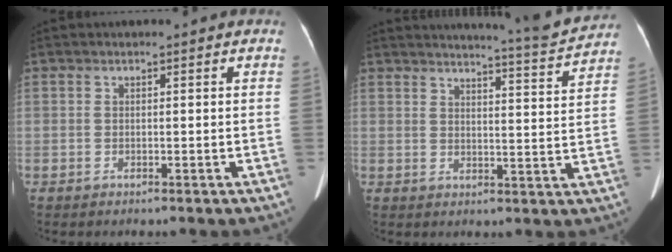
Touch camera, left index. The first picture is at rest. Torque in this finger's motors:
{"motor_torque": [-0.70, -1.44, 0.03, 0.06]}